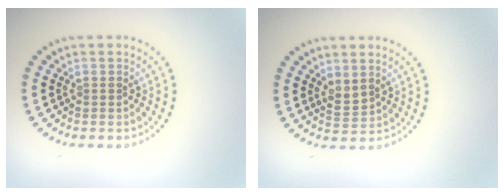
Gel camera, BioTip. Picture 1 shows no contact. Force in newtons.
{"total": 1.4, "press": 1.1, "slide": 0.9}